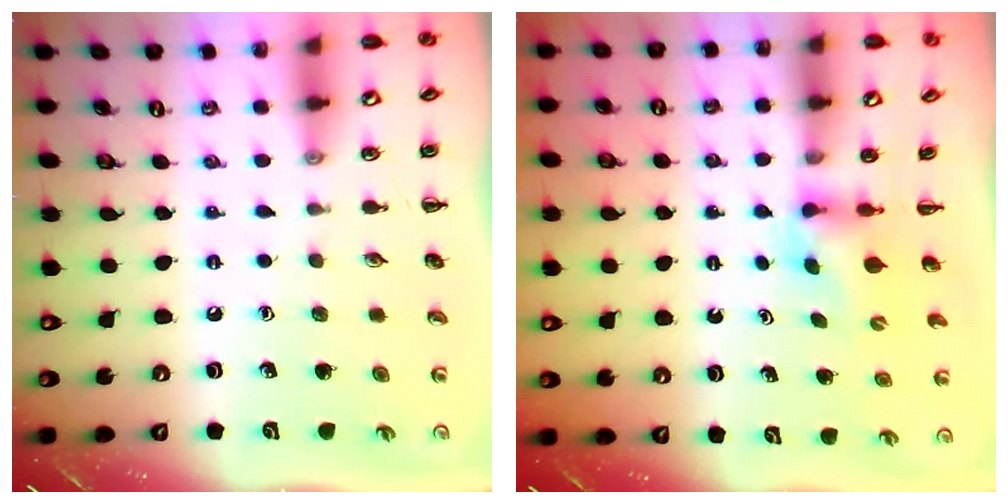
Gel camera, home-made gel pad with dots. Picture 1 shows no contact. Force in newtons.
{"total": 2.9, "press": 2.6, "slide": 1.2}